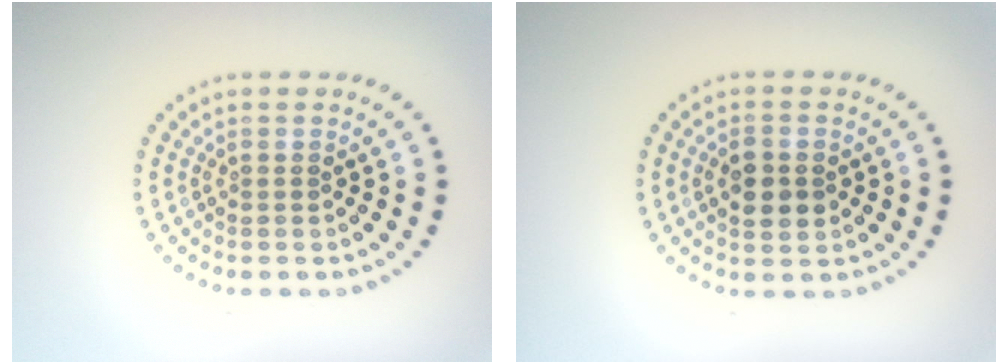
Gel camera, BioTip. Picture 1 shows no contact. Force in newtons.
{"total": 3.2, "press": 3.2, "slide": 0.2}